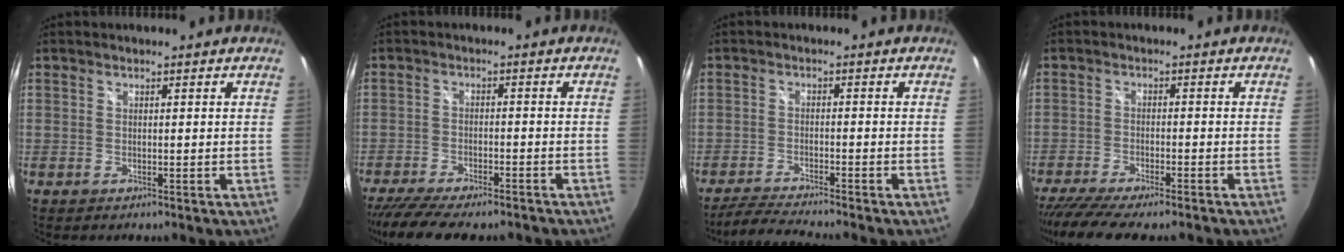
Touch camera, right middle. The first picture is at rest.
{"total": 12.7, "force": [-10.7, 2.8, 6.3], "torque": [-0.136, -0.037, -0.165]}
{"total": 5.9, "force": [-5.5, -0.6, 2.2], "torque": [-0.064, -0.012, -0.100]}
{"total": 10.2, "force": [-8.6, 1.1, 5.3], "torque": [-0.121, -0.036, -0.140]}